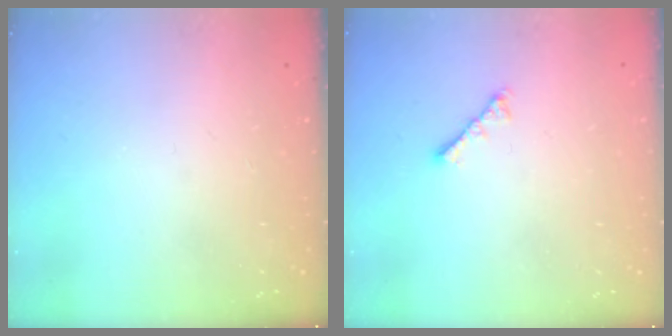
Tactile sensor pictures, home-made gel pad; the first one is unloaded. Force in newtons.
{"total": 3.4, "press": 3.4, "slide": 0.6}